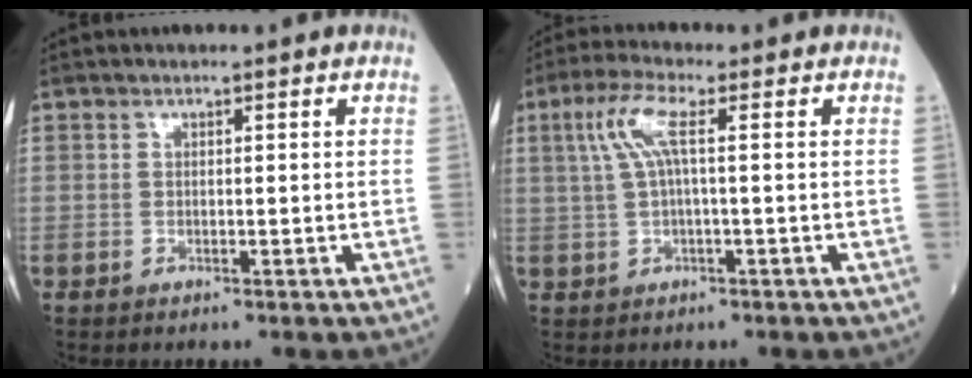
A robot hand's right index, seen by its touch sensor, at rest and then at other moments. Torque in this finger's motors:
{"motor_torque": [0.18, 0.11, 0.34, 0.11]}